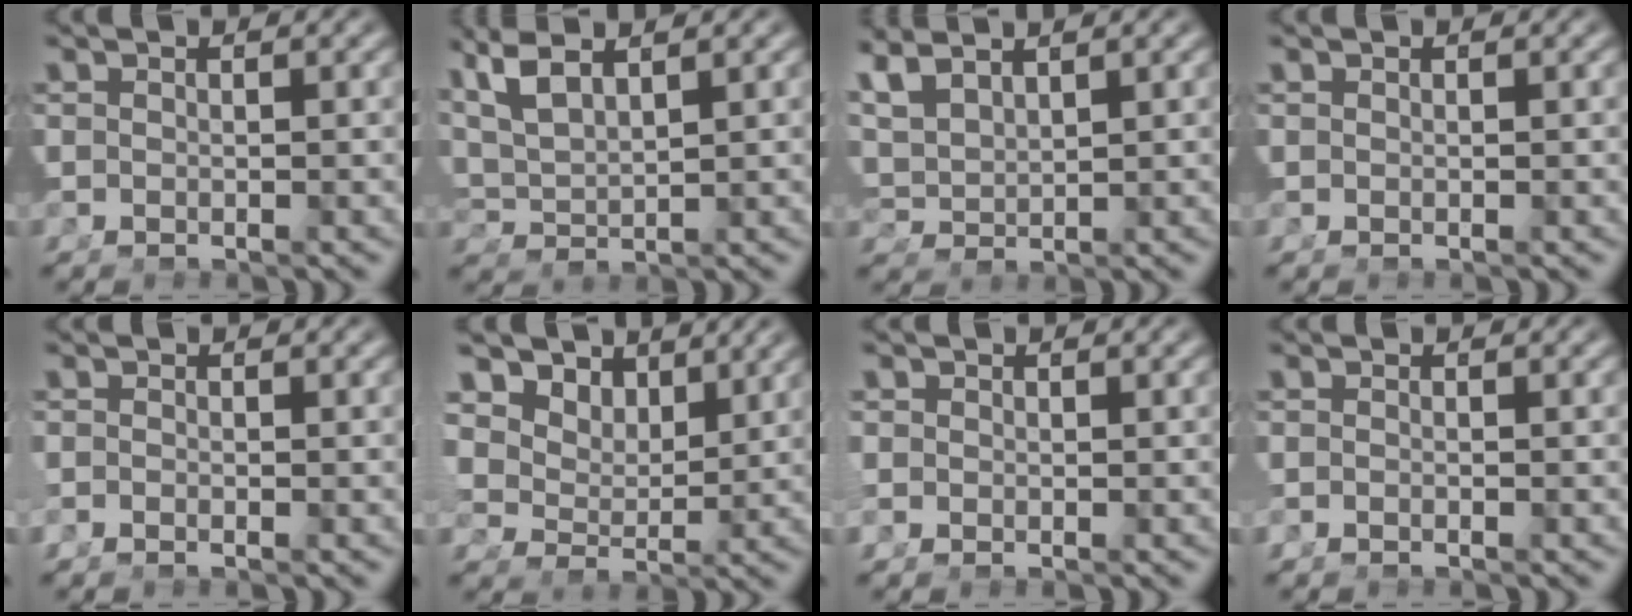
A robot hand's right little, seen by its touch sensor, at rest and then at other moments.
{"total": 6.1, "force": [2.3, 4.3, 3.7], "torque": [-0.104, -0.005, 0.042]}
{"total": 4.4, "force": [1.9, 3.2, 2.4], "torque": [-0.077, -0.007, 0.042]}
{"total": 0.0}
{"total": 1.8, "force": [-0.9, 1.3, 0.9], "torque": [-0.032, -0.006, -0.018]}
{"total": 9.3, "force": [3.8, 6.9, 4.9], "torque": [-0.112, -0.012, 0.057]}
{"total": 2.6, "force": [-0.6, 2.4, 0.9], "torque": [-0.041, -0.013, -0.009]}
{"total": 1.7, "force": [-1.0, 1.1, 0.8], "torque": [-0.029, -0.005, -0.020]}